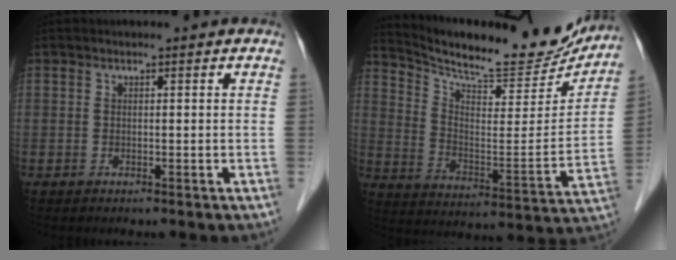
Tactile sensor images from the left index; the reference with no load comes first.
{"total": 21.0, "force": [19.5, 3.7, 6.9], "torque": [-0.116, -0.047, 0.277]}